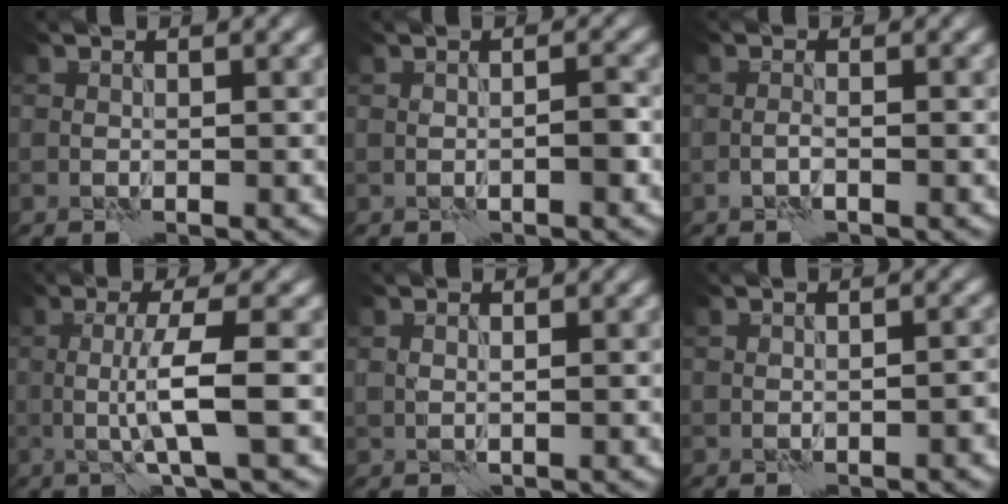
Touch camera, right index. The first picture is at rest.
{"total": 1.1, "force": [-0.6, 0.1, 0.9], "torque": [-0.012, 0.007, -0.011]}
{"total": 1.0, "force": [-0.7, 0.0, 0.7], "torque": [-0.013, 0.004, -0.016]}
{"total": 4.7, "force": [-0.5, 0.6, 4.7], "torque": [-0.083, 0.001, -0.013]}
{"total": 0.5, "force": [0.2, 0.1, 0.5], "torque": [-0.011, 0.000, 0.003]}
{"total": 1.0, "force": [-0.7, 0.2, 0.7], "torque": [-0.011, 0.006, -0.010]}